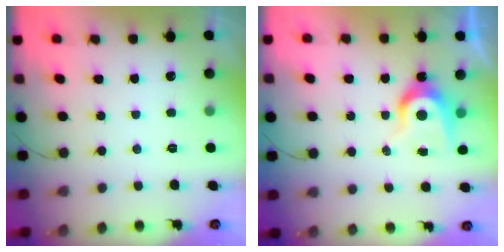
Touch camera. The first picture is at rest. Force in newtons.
{"total": 7.8, "press": 7.8, "slide": 0.2}